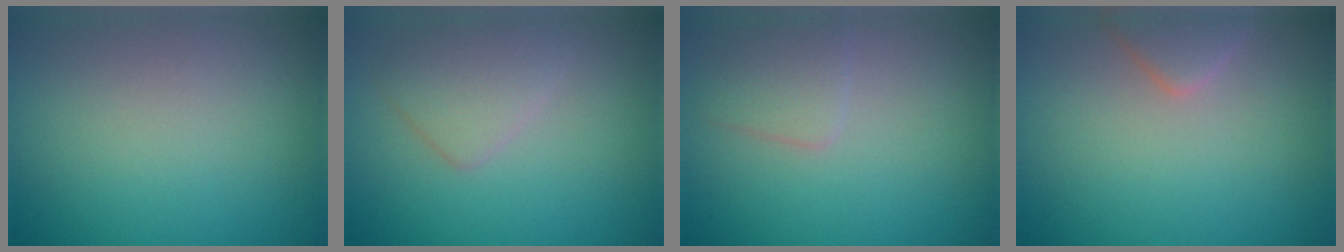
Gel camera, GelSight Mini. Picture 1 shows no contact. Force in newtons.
{"total": 2.7, "press": 2.7, "slide": 0.2}
{"total": 2.2, "press": 2.2, "slide": 0.1}
{"total": 2.1, "press": 2.1, "slide": 0.2}